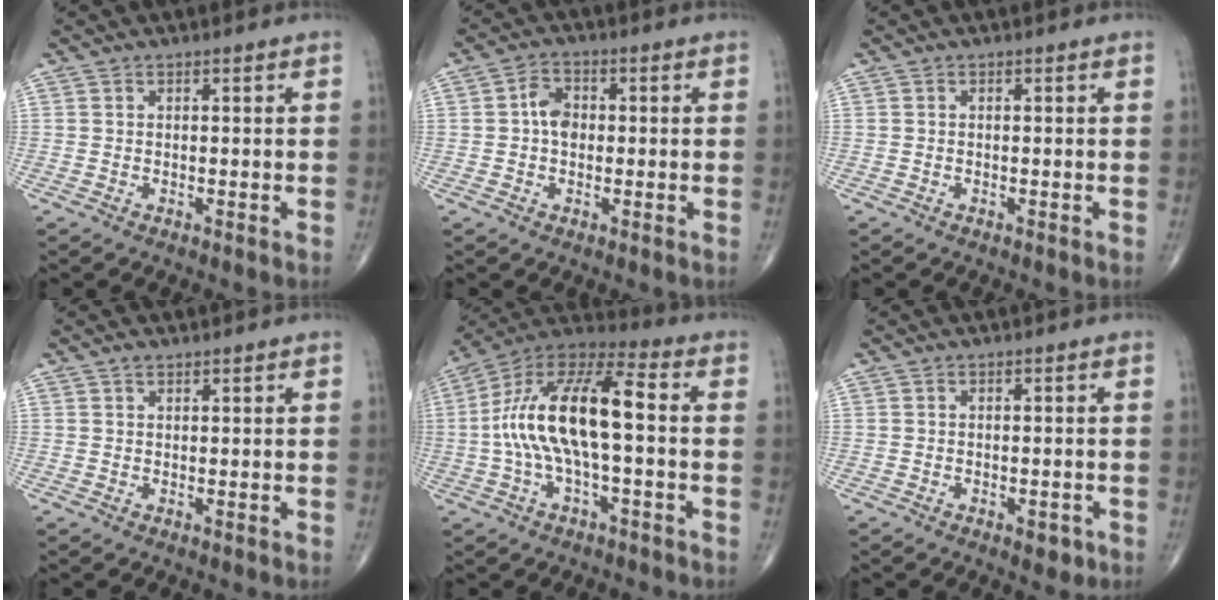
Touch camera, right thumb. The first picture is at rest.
{"total": 4.3, "force": [0.0, 3.1, 2.9], "torque": [-0.043, 0.014, -0.007]}
{"total": 0.0}
{"total": 0.9, "force": [0.7, 0.4, 0.3], "torque": [-0.003, -0.003, 0.011]}
{"total": 17.7, "force": [-0.5, 6.6, 16.4], "torque": [-0.326, 0.050, -0.017]}
{"total": 2.4, "force": [-1.1, 1.2, 1.8], "torque": [-0.014, 0.003, -0.010]}